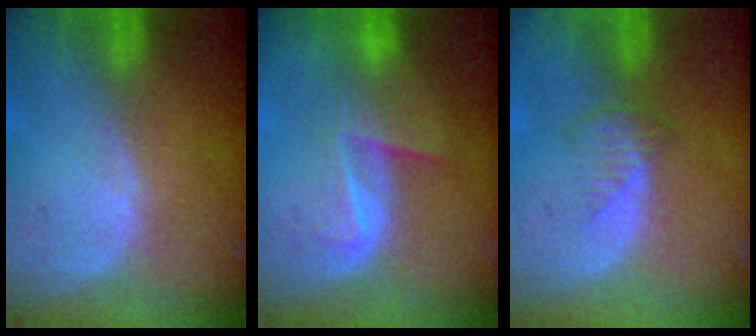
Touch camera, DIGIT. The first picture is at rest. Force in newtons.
{"total": 6.8, "press": 5.6, "slide": 4.0}
{"total": 2.5, "press": 2.5, "slide": 0.3}